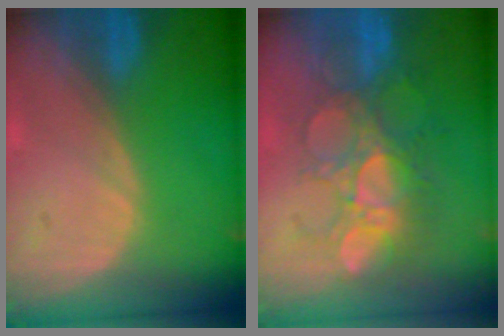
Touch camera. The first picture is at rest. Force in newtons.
{"total": 8.8, "press": 8.5, "slide": 2.3}